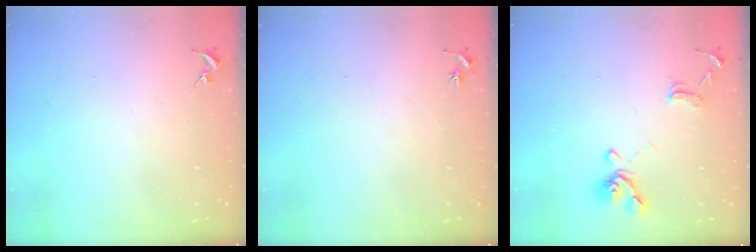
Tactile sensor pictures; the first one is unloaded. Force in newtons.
{"total": 3.0, "press": 3.0, "slide": 0.3}
{"total": 13.1, "press": 13.0, "slide": 1.4}